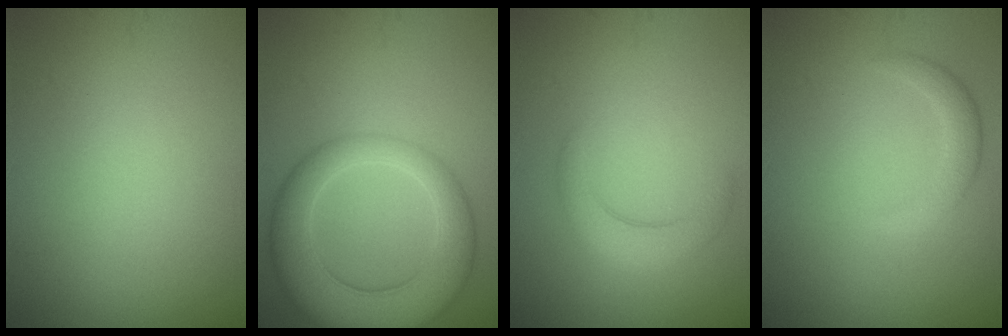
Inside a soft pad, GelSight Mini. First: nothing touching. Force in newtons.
{"total": 7.6, "press": 7.6, "slide": 0.3}
{"total": 2.4, "press": 2.4, "slide": 0.1}
{"total": 2.0, "press": 2.0, "slide": 0.1}